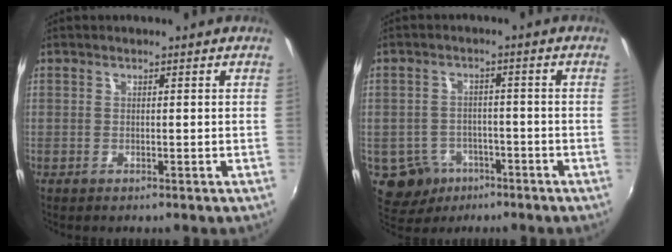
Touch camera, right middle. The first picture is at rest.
{"total": 8.1, "force": [-4.1, 6.5, 2.4], "torque": [-0.075, 0.005, -0.050]}